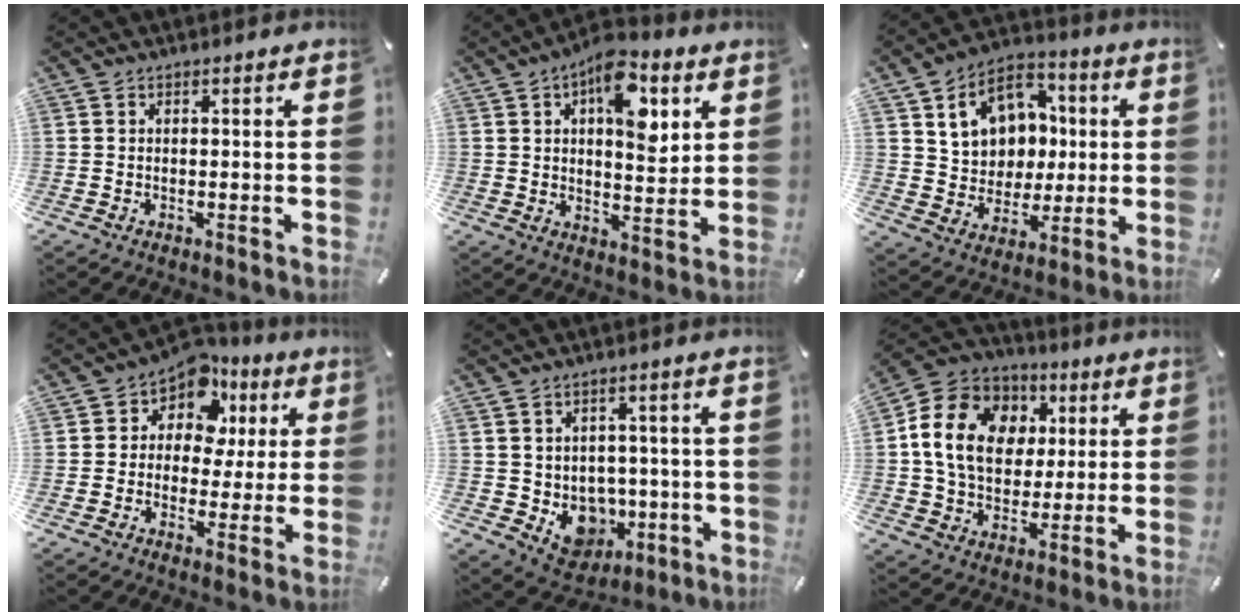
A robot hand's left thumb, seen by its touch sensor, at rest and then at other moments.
{"total": 12.4, "force": [5.6, 6.6, 8.9], "torque": [-0.118, -0.022, 0.093]}
{"total": 13.9, "force": [3.5, 12.2, 5.7], "torque": [-0.097, 0.003, 0.075]}
{"total": 9.2, "force": [4.0, 7.2, 4.1], "torque": [-0.082, -0.027, 0.074]}
{"total": 8.4, "force": [-0.4, 7.8, 3.0], "torque": [-0.048, -0.011, 0.004]}
{"total": 16.9, "force": [2.9, 13.7, 9.5], "torque": [-0.193, 0.012, 0.053]}